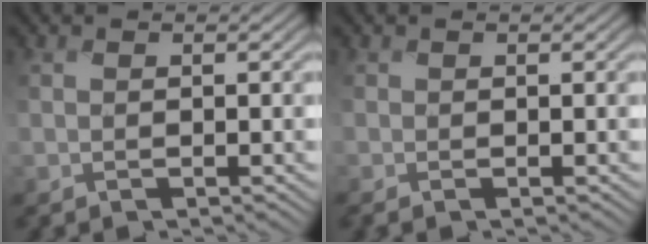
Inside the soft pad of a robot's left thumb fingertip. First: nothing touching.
{"total": 0.7, "force": [-0.4, 0.5, 0.4], "torque": [-0.014, -0.004, -0.010]}